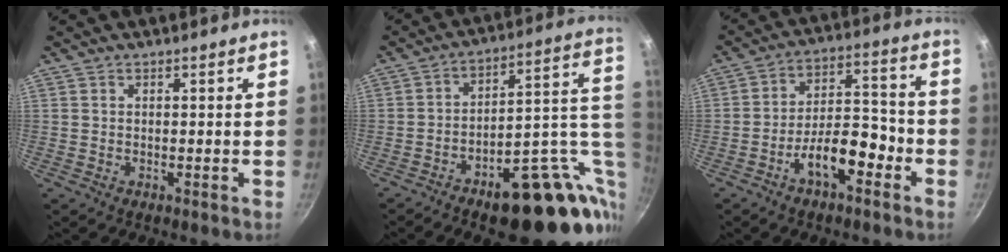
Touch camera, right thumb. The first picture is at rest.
{"total": 25.6, "force": [-9.2, 9.8, 21.8], "torque": [-0.205, 0.070, -0.118]}
{"total": 11.2, "force": [-5.2, 5.2, 8.5], "torque": [-0.132, 0.048, -0.091]}